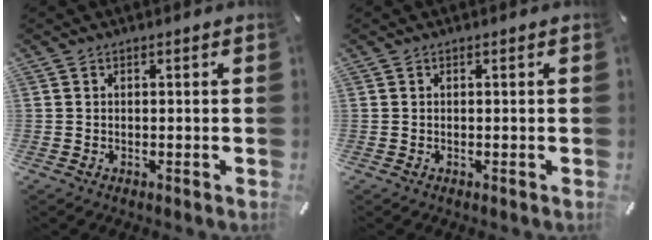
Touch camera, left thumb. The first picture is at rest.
{"total": 0.0}